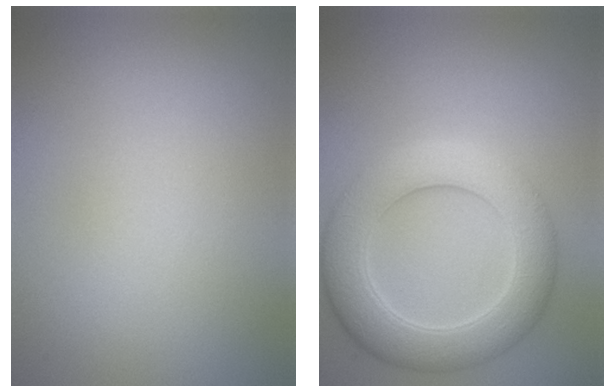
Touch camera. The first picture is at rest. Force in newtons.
{"total": 6.8, "press": 6.8, "slide": 0.2}